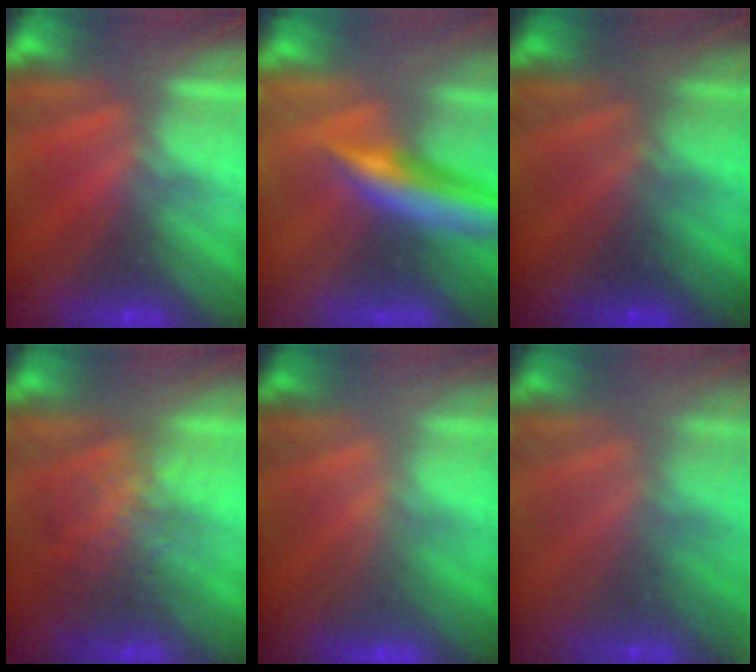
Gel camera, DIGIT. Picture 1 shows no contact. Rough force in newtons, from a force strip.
{"total": 8.0}
{"total": 1.7}
{"total": 2.8}
{"total": 2.3}
{"total": 2.3}